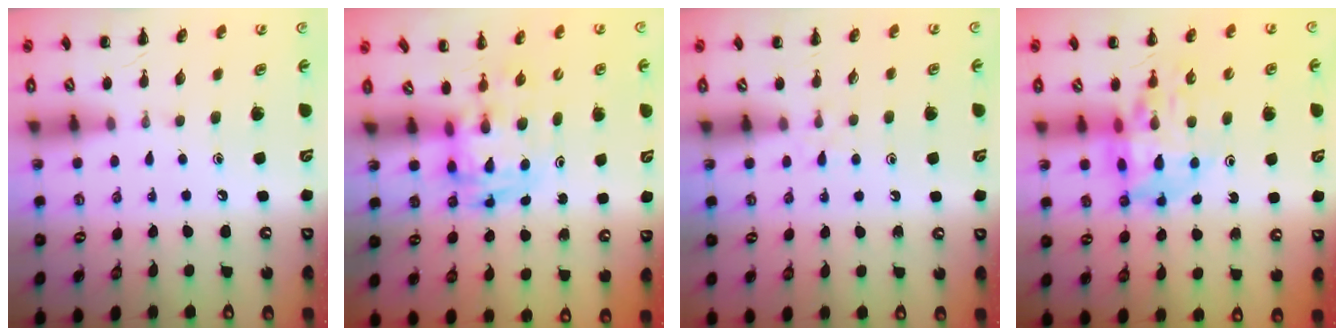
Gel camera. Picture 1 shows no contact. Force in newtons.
{"total": 3.3, "press": 3.2, "slide": 0.6}
{"total": 2.9, "press": 2.6, "slide": 1.3}
{"total": 11.8, "press": 11.2, "slide": 3.6}